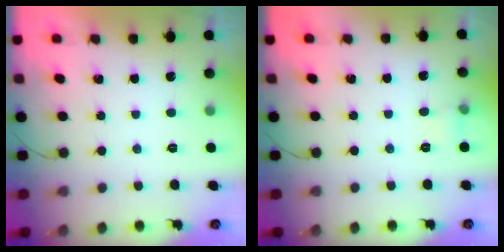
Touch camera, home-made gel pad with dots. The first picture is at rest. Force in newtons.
{"total": 4.9, "press": 3.3, "slide": 3.6}